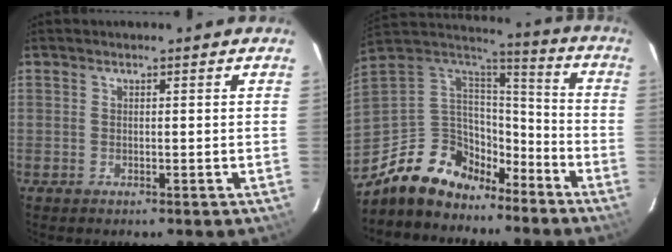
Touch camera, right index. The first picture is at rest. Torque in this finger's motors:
{"motor_torque": [1.08, -1.06, 0.40, 0.03]}